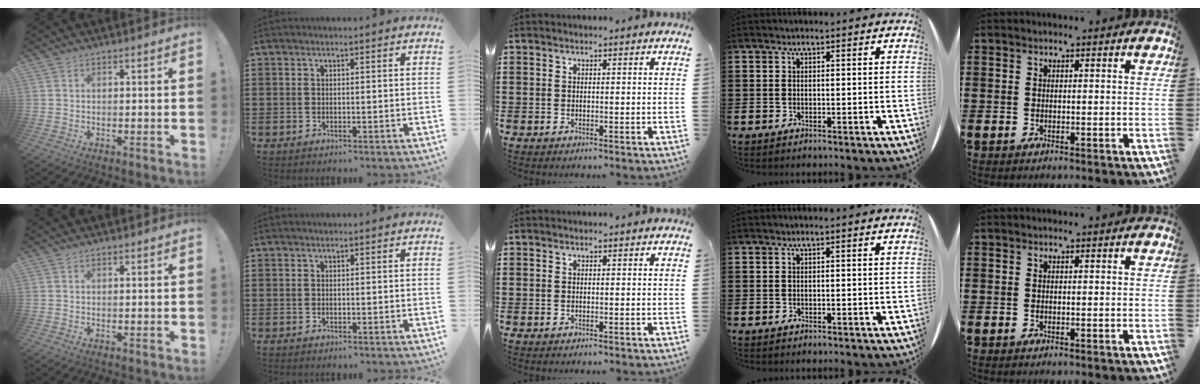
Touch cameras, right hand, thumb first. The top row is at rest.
{}